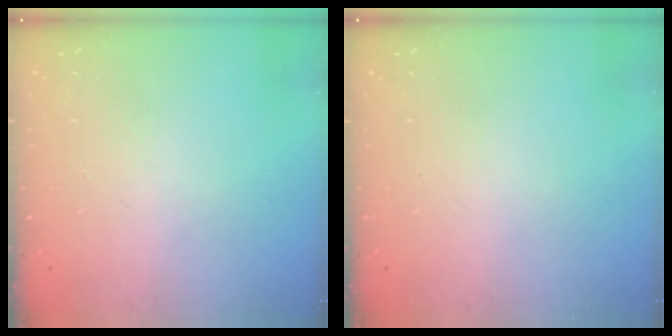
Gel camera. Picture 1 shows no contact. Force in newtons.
{"total": 0.0}